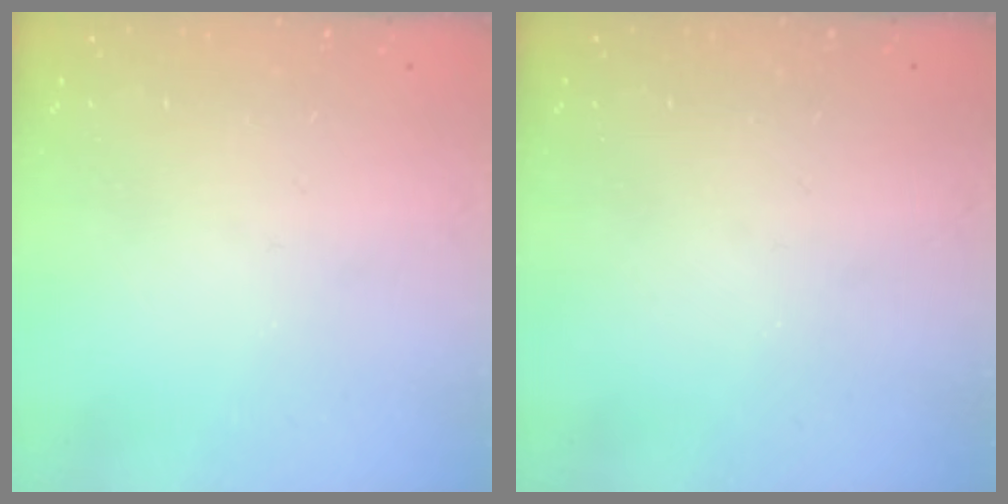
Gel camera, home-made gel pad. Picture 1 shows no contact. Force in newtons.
{"total": 0.0}